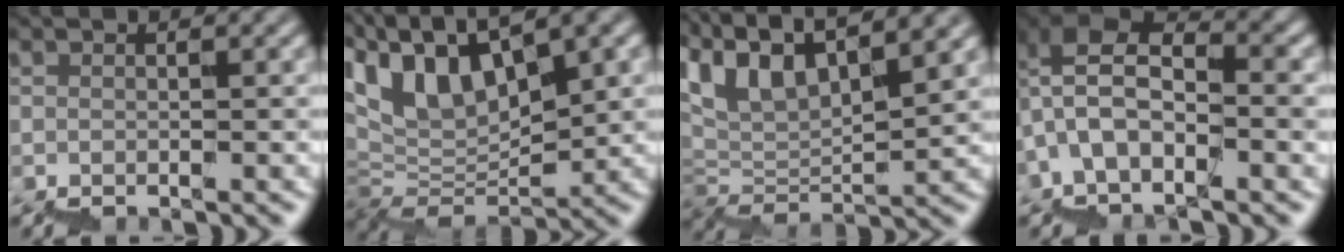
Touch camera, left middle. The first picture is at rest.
{"total": 9.7, "force": [7.3, 3.5, 5.4], "torque": [-0.114, 0.026, 0.143]}
{"total": 10.2, "force": [8.9, 2.2, 4.5], "torque": [-0.104, 0.028, 0.160]}
{"total": 7.2, "force": [-1.3, 4.3, 5.7], "torque": [-0.102, 0.028, -0.022]}